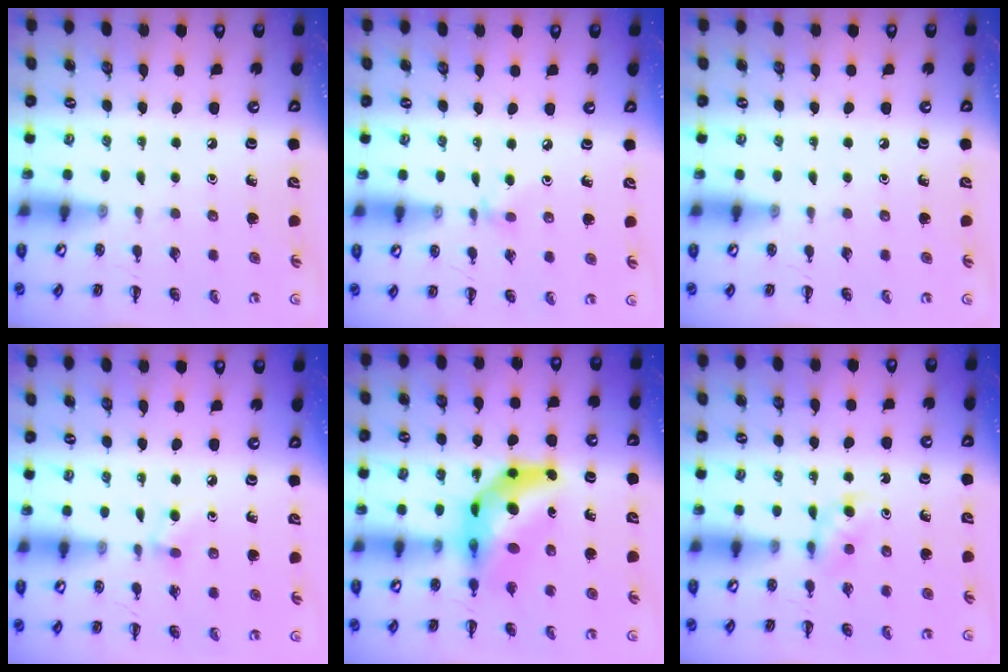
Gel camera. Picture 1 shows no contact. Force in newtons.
{"total": 4.2, "press": 4.0, "slide": 1.3}
{"total": 0.0}
{"total": 4.5, "press": 4.2, "slide": 1.6}
{"total": 10.4, "press": 9.8, "slide": 3.6}
{"total": 2.9, "press": 2.6, "slide": 1.2}